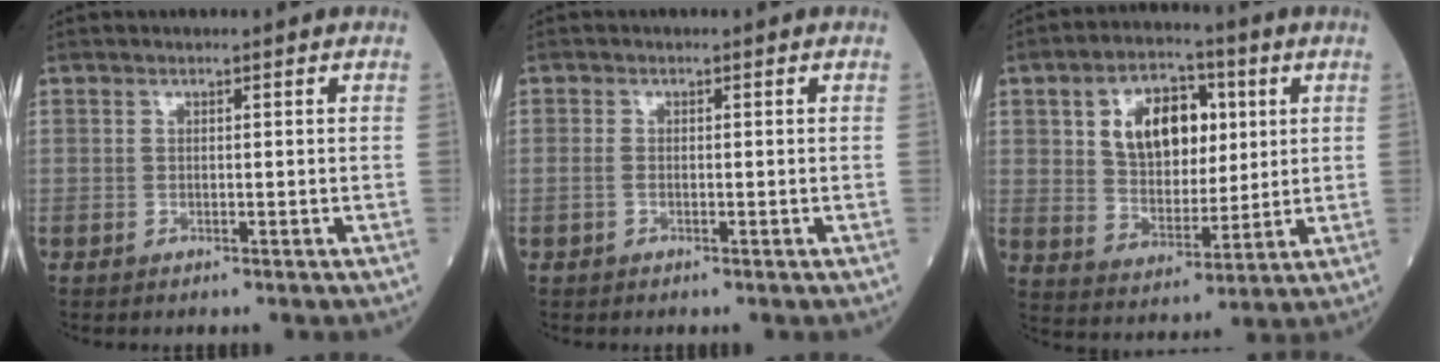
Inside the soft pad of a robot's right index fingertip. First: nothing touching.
{"total": 0.9, "force": [-0.3, 0.6, 0.7], "torque": [-0.017, 0.000, -0.004]}
{"total": 12.0, "force": [3.6, 7.2, 8.9], "torque": [-0.161, 0.020, 0.065]}